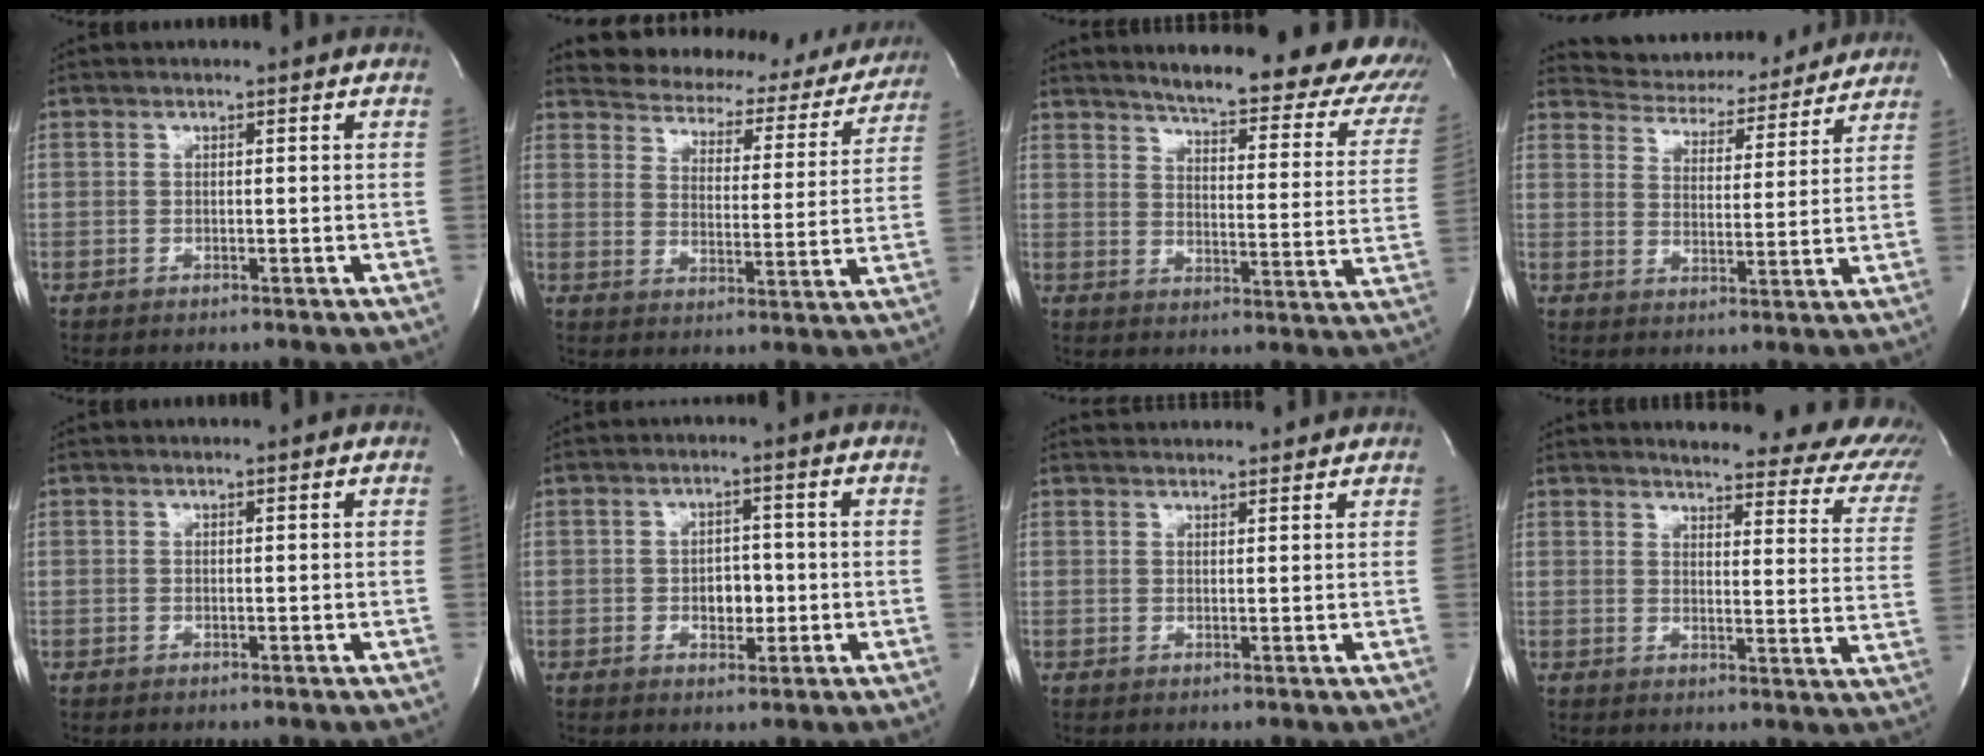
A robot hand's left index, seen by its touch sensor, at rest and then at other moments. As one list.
[{"total": 20.4, "force": [18.8, 6.6, 4.5], "torque": [-0.051, -0.030, 0.221]}, {"total": 26.9, "force": [23.6, 5.6, 11.7], "torque": [-0.156, -0.085, 0.264]}, {"total": 15.5, "force": [14.8, 3.8, 2.9], "torque": [-0.033, 0.001, 0.199]}, {"total": 0.0}, {"total": 3.6, "force": [-0.7, 2.3, 2.7], "torque": [-0.031, 0.002, -0.007]}, {"total": 6.0, "force": [6.0, 0.5, 0.9], "torque": [-0.014, 0.027, 0.074]}, {"total": 20.3, "force": [18.0, 4.4, 8.4], "torque": [-0.087, -0.063, 0.179]}]